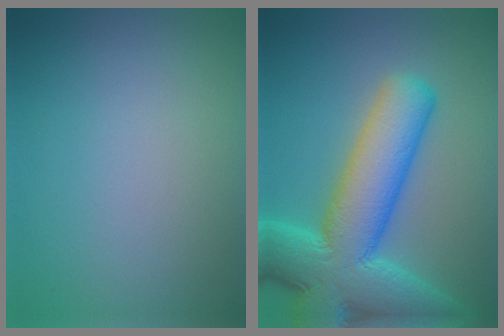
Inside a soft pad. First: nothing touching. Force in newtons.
{"total": 12.4, "press": 12.4, "slide": 0.5}